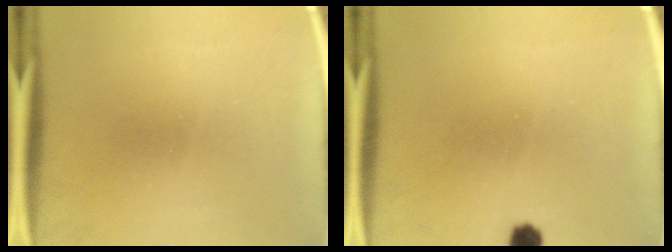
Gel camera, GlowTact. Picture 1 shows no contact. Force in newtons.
{"total": 2.4}